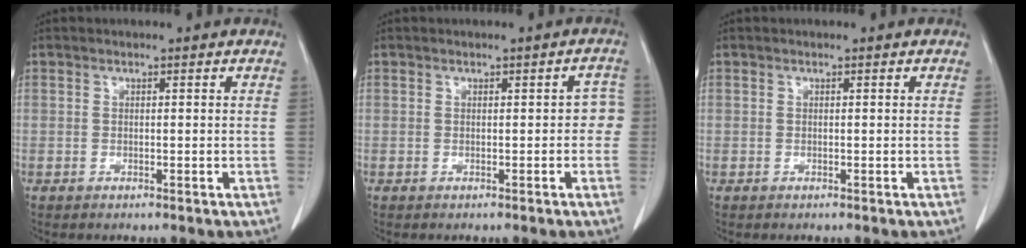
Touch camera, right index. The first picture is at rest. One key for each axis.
{"total": 2.3, "fx": -0.2, "fy": 1.5, "fz": 1.7, "tx": -0.002, "ty": 0.019, "tz": -0.004}
{"total": 0.0}